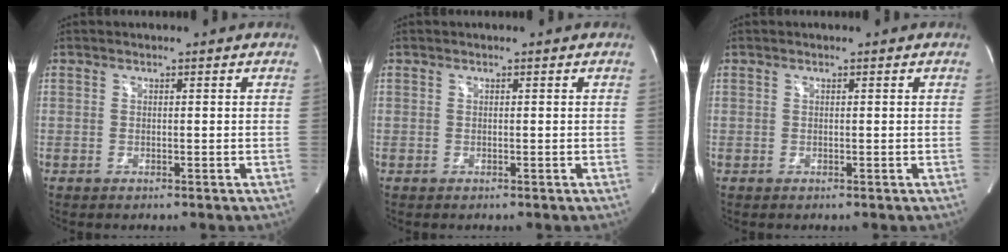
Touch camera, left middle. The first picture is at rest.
{"total": 0.0}
{"total": 0.0}